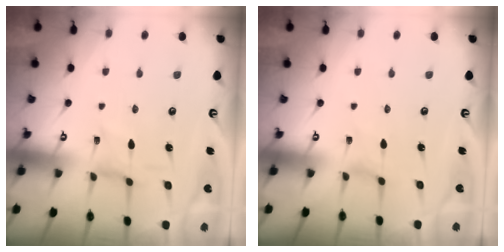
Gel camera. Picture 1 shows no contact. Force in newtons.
{"total": 0.0}